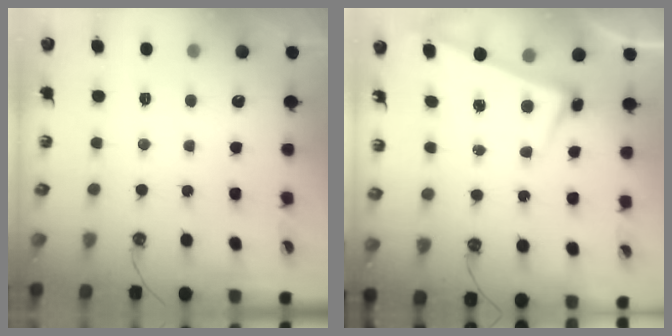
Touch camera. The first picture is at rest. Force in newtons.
{"total": 2.6, "press": 2.5, "slide": 0.7}